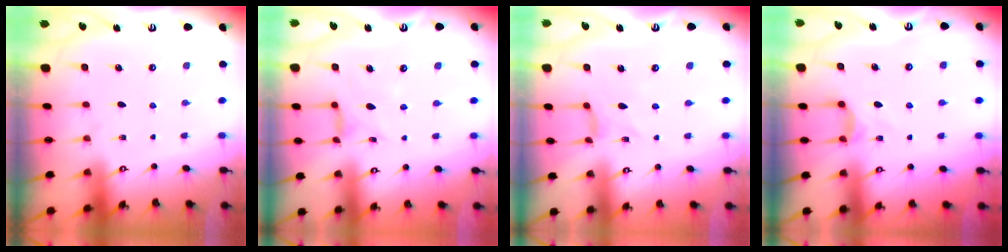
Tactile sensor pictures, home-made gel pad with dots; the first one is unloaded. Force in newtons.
{"total": 3.9, "press": 3.9, "slide": 0.4}
{"total": 0.0}
{"total": 2.8, "press": 2.8, "slide": 0.4}